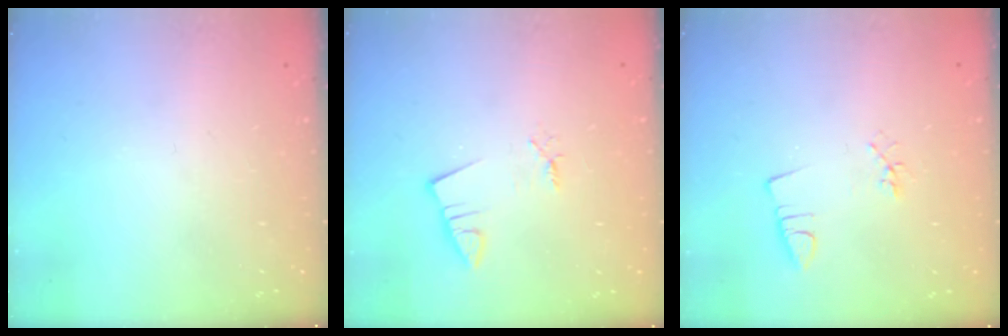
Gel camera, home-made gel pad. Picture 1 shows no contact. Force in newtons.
{"total": 1.4, "press": 1.4, "slide": 0.1}
{"total": 2.2, "press": 1.7, "slide": 1.4}